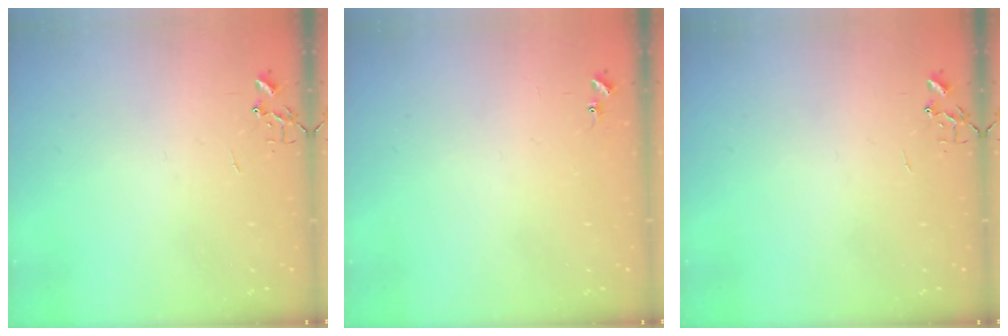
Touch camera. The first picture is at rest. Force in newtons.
{"total": 6.8, "press": 6.7, "slide": 0.5}
{"total": 0.0}